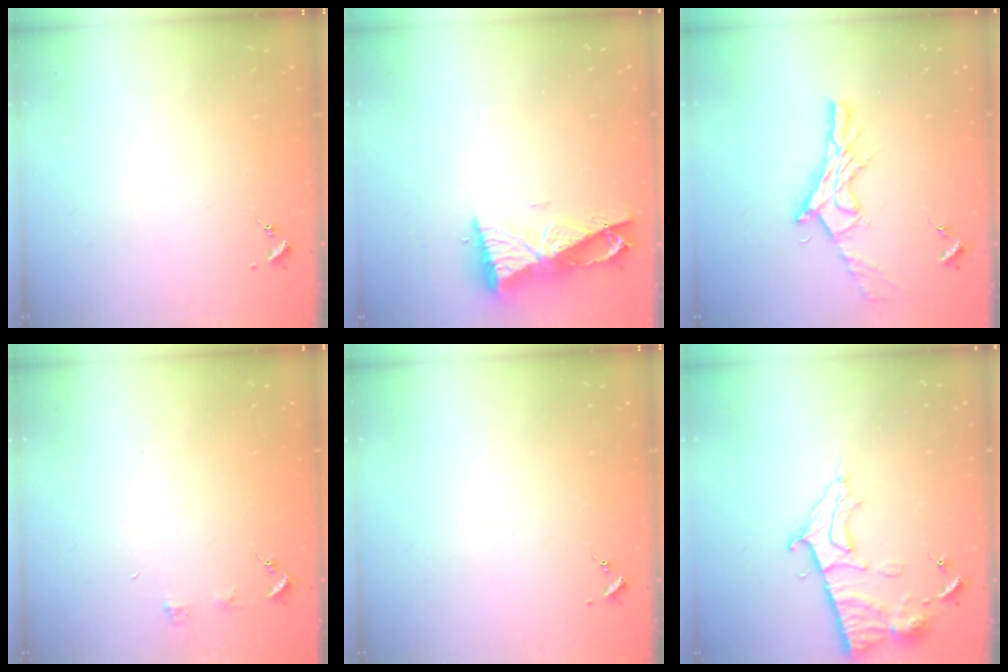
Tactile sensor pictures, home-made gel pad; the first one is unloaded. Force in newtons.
{"total": 9.5, "press": 9.5, "slide": 0.9}
{"total": 13.9, "press": 13.8, "slide": 1.0}
{"total": 4.1, "press": 4.1, "slide": 0.4}
{"total": 0.0}
{"total": 11.9, "press": 11.8, "slide": 1.0}